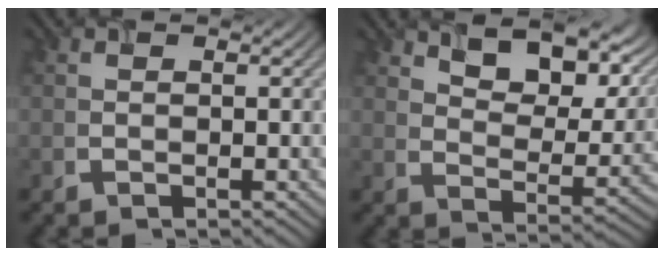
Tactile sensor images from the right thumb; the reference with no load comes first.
{"total": 11.5, "force": [7.5, 4.8, 7.3], "torque": [-0.133, -0.003, 0.133]}